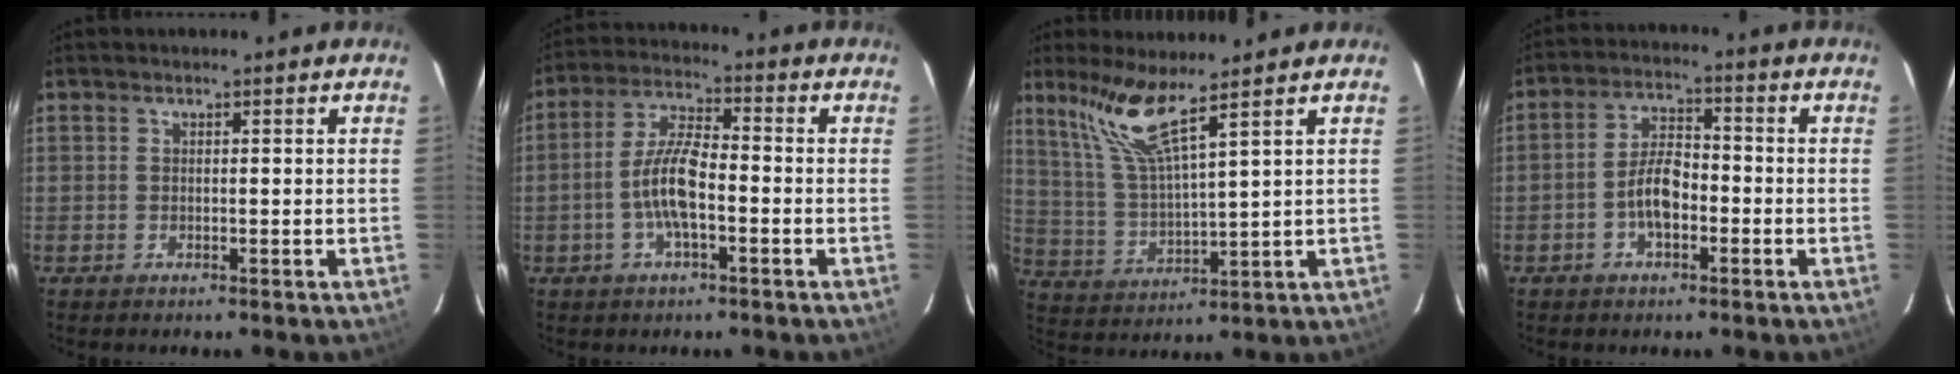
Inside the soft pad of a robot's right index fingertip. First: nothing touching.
{"total": 8.1, "force": [-2.5, 2.1, 7.4], "torque": [-0.153, 0.008, -0.050]}
{"total": 9.3, "force": [6.8, -0.2, 6.4], "torque": [-0.122, 0.003, 0.147]}
{"total": 6.0, "force": [-2.3, 2.6, 4.9], "torque": [-0.101, 0.013, -0.041]}